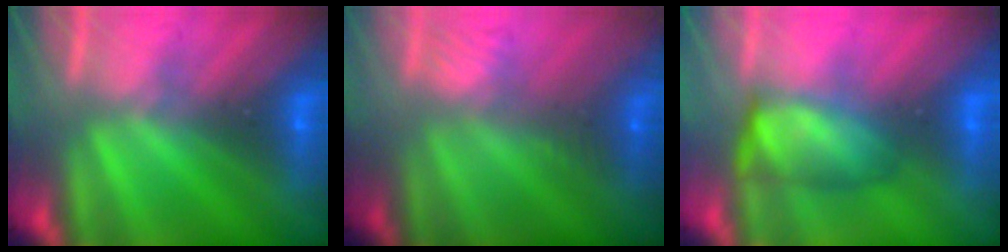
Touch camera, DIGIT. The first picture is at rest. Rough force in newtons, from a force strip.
{"total": 2.4}
{"total": 4.7}